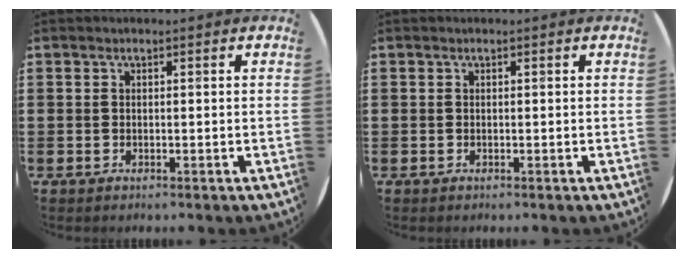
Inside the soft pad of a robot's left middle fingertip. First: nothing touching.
{"total": 0.0}